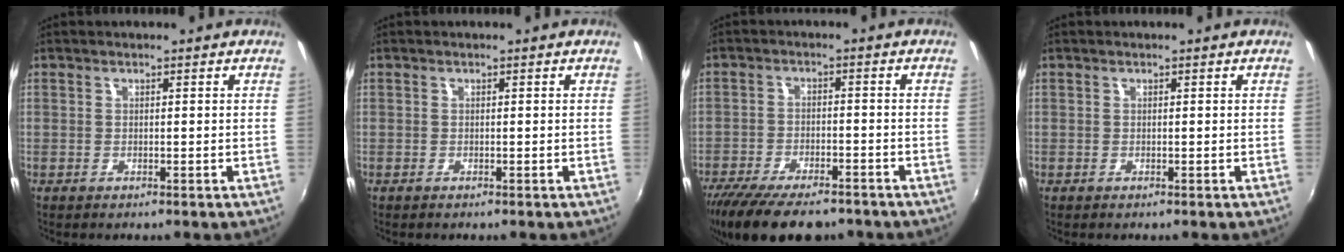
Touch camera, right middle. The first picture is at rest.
{"total": 0.0}
{"total": 15.3, "force": [-12.0, 5.0, 8.0], "torque": [-0.171, -0.040, -0.192]}
{"total": 0.0}